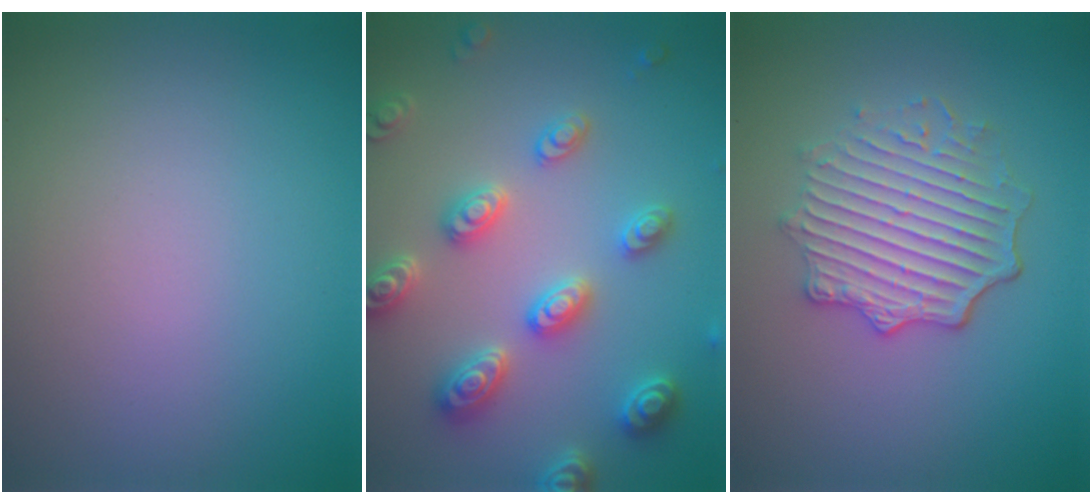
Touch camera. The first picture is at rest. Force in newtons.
{"total": 5.2, "press": 5.0, "slide": 1.3}
{"total": 5.0, "press": 4.1, "slide": 2.8}